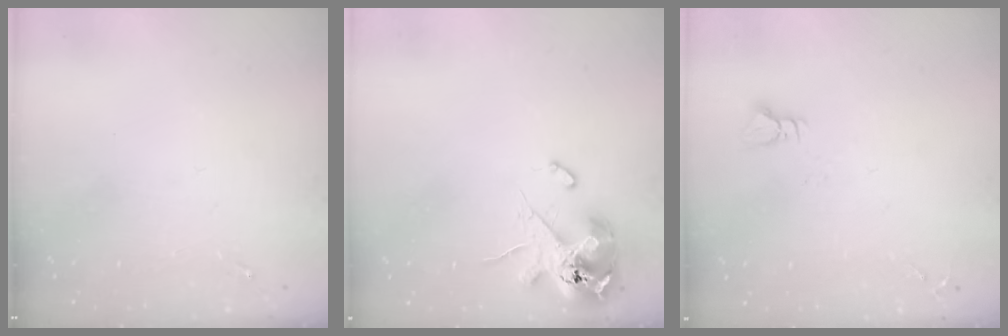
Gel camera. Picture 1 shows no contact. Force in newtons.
{"total": 12.7, "press": 12.5, "slide": 2.1}
{"total": 2.9, "press": 2.9, "slide": 0.3}